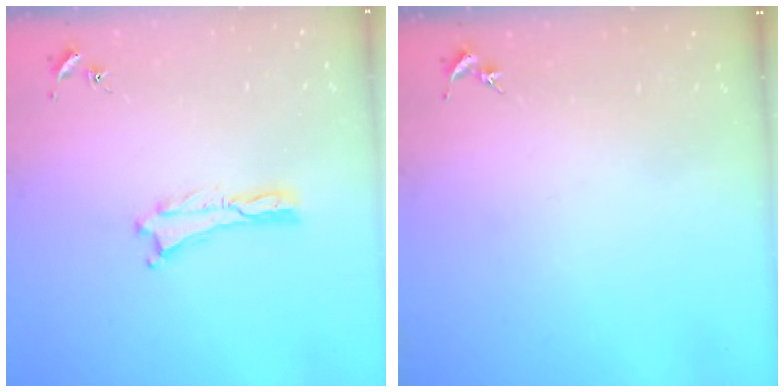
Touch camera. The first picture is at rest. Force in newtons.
{"total": 0.0}